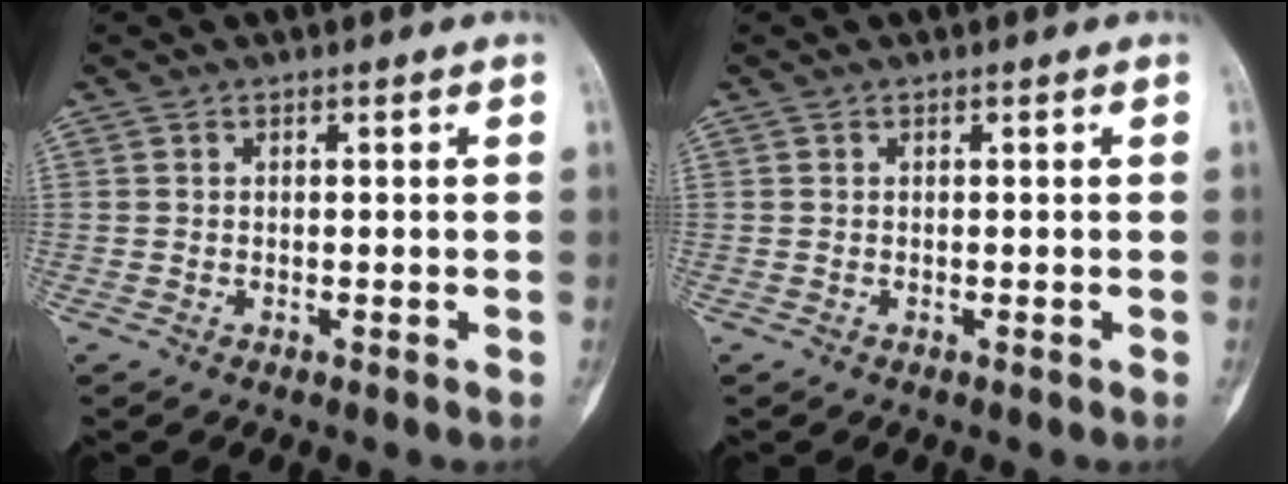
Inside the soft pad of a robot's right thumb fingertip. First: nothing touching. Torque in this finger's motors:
{"motor_torque": [0.11, 0.12, 0.02, -0.02, 0.00]}